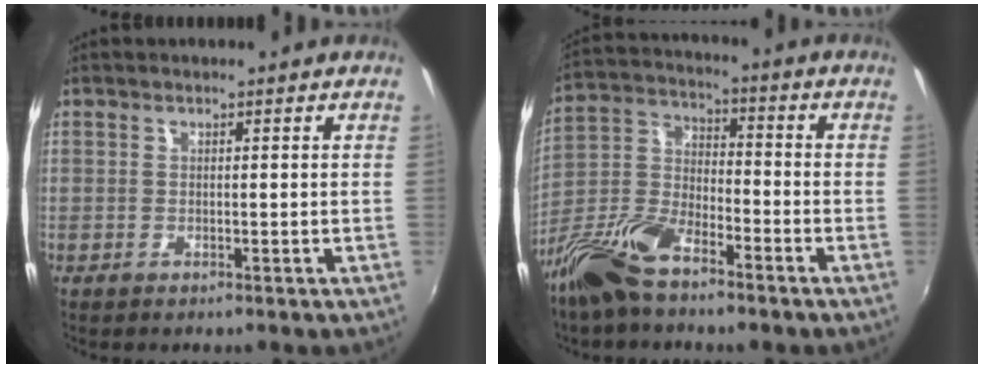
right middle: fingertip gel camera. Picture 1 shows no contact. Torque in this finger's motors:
{"motor_torque": [0.23, -0.69, 0.21, 0.11]}